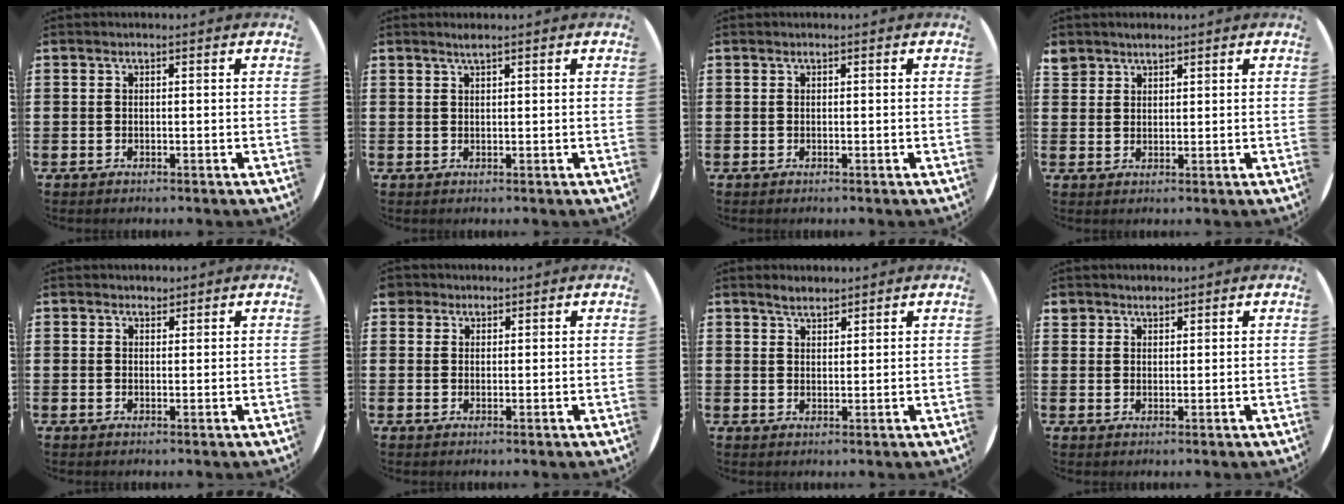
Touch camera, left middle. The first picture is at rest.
{"total": 1.0, "force": [0.8, -0.1, 0.5], "torque": [-0.009, 0.000, 0.015]}
{"total": 0.0}
{"total": 2.1, "force": [1.9, 1.0, -0.1], "torque": [-0.002, 0.003, 0.039]}
{"total": 1.1, "force": [1.0, 0.3, 0.0], "torque": [0.000, 0.001, 0.021]}
{"total": 1.7, "force": [1.4, 0.9, 0.1], "torque": [0.003, 0.001, 0.026]}
{"total": 2.3, "force": [2.2, 0.7, 0.6], "torque": [-0.015, 0.005, 0.042]}
{"total": 1.7, "force": [1.6, 0.8, 0.0], "torque": [0.006, -0.001, 0.030]}